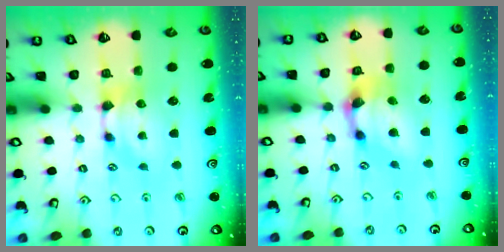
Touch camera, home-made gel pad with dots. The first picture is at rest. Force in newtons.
{"total": 5.2, "press": 4.7, "slide": 2.1}